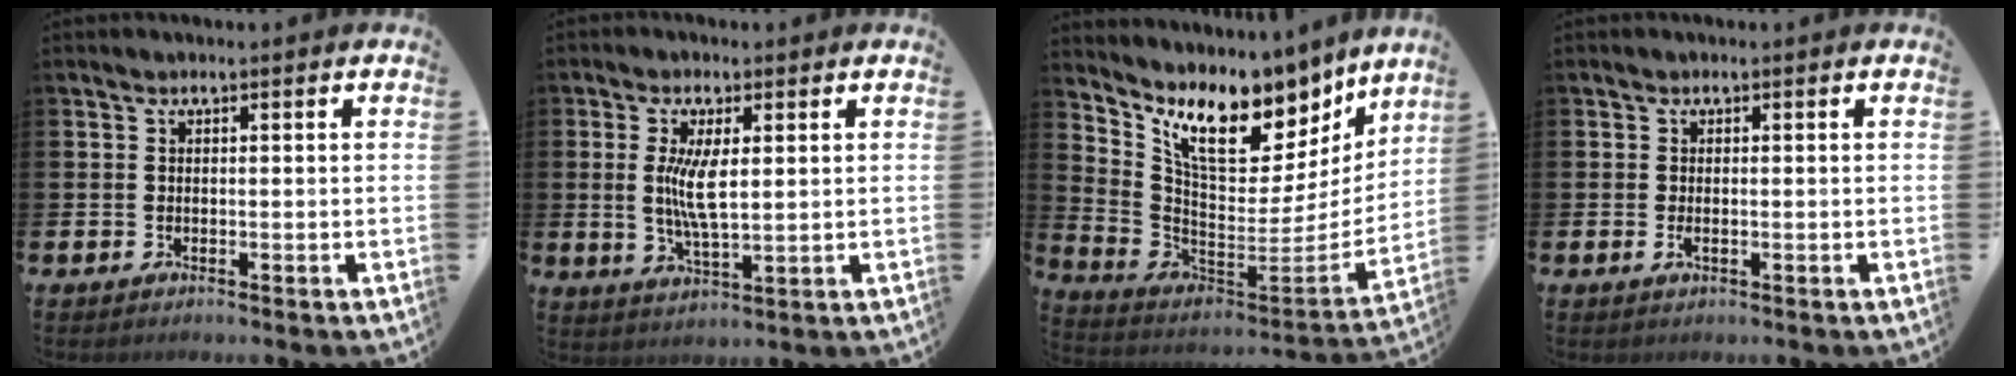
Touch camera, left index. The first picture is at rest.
{"total": 5.9, "force": [1.4, 1.9, 5.4], "torque": [-0.095, 0.000, 0.020]}
{"total": 10.7, "force": [8.3, 4.6, 4.9], "torque": [-0.132, -0.062, 0.148]}
{"total": 0.9, "force": [-0.1, 0.3, 0.9], "torque": [-0.013, -0.001, -0.003]}